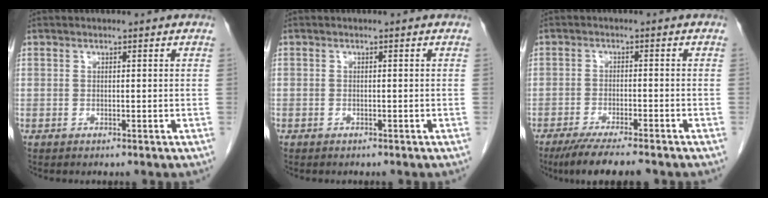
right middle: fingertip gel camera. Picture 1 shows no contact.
{"total": 0.6, "force": [-0.5, 0.4, 0.0], "torque": [-0.012, 0.001, -0.008]}
{"total": 8.9, "force": [-7.2, 0.8, 5.1], "torque": [-0.078, -0.020, -0.112]}